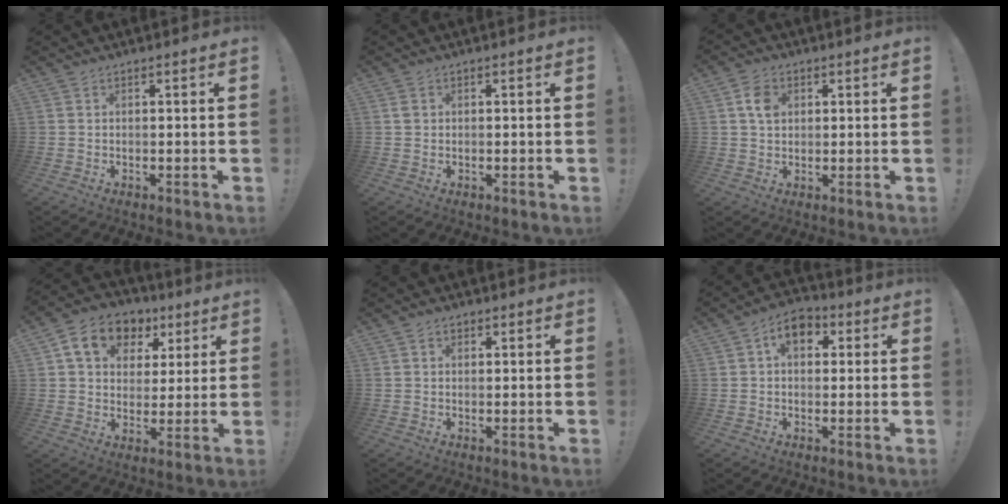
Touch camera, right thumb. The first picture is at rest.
{"total": 1.2, "force": [0.4, 1.0, 0.4], "torque": [0.001, 0.001, 0.005]}
{"total": 5.9, "force": [1.8, 4.7, 3.1], "torque": [-0.044, 0.005, 0.033]}
{"total": 13.1, "force": [6.2, 9.8, 6.1], "torque": [-0.096, -0.016, 0.119]}
{"total": 1.2, "force": [0.5, 1.0, 0.4], "torque": [0.002, -0.001, 0.007]}
{"total": 7.6, "force": [2.2, 5.4, 4.9], "torque": [-0.075, 0.006, 0.039]}